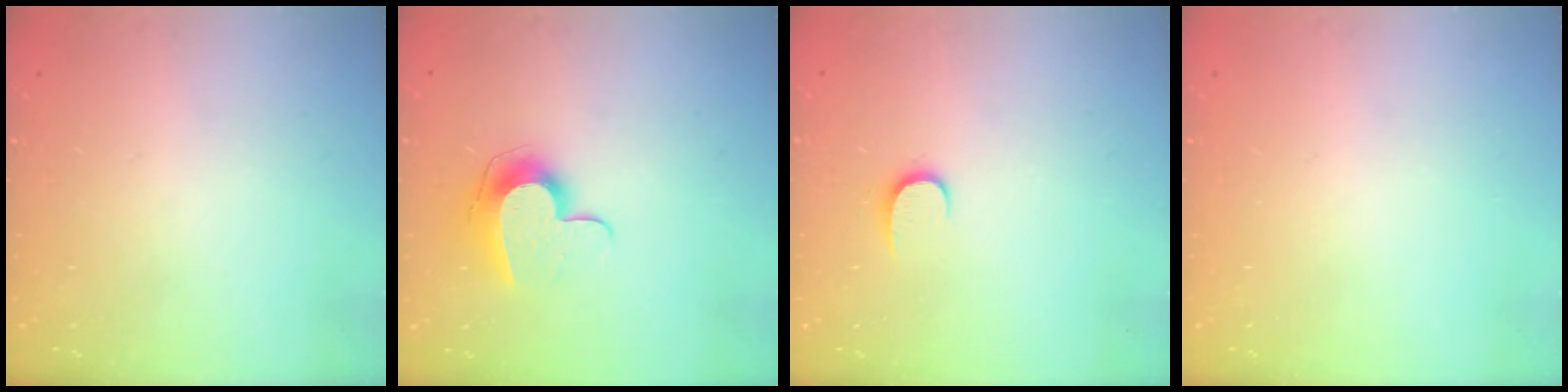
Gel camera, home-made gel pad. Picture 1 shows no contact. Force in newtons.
{"total": 9.9, "press": 9.9, "slide": 0.4}
{"total": 5.4, "press": 5.4, "slide": 0.5}
{"total": 0.0}